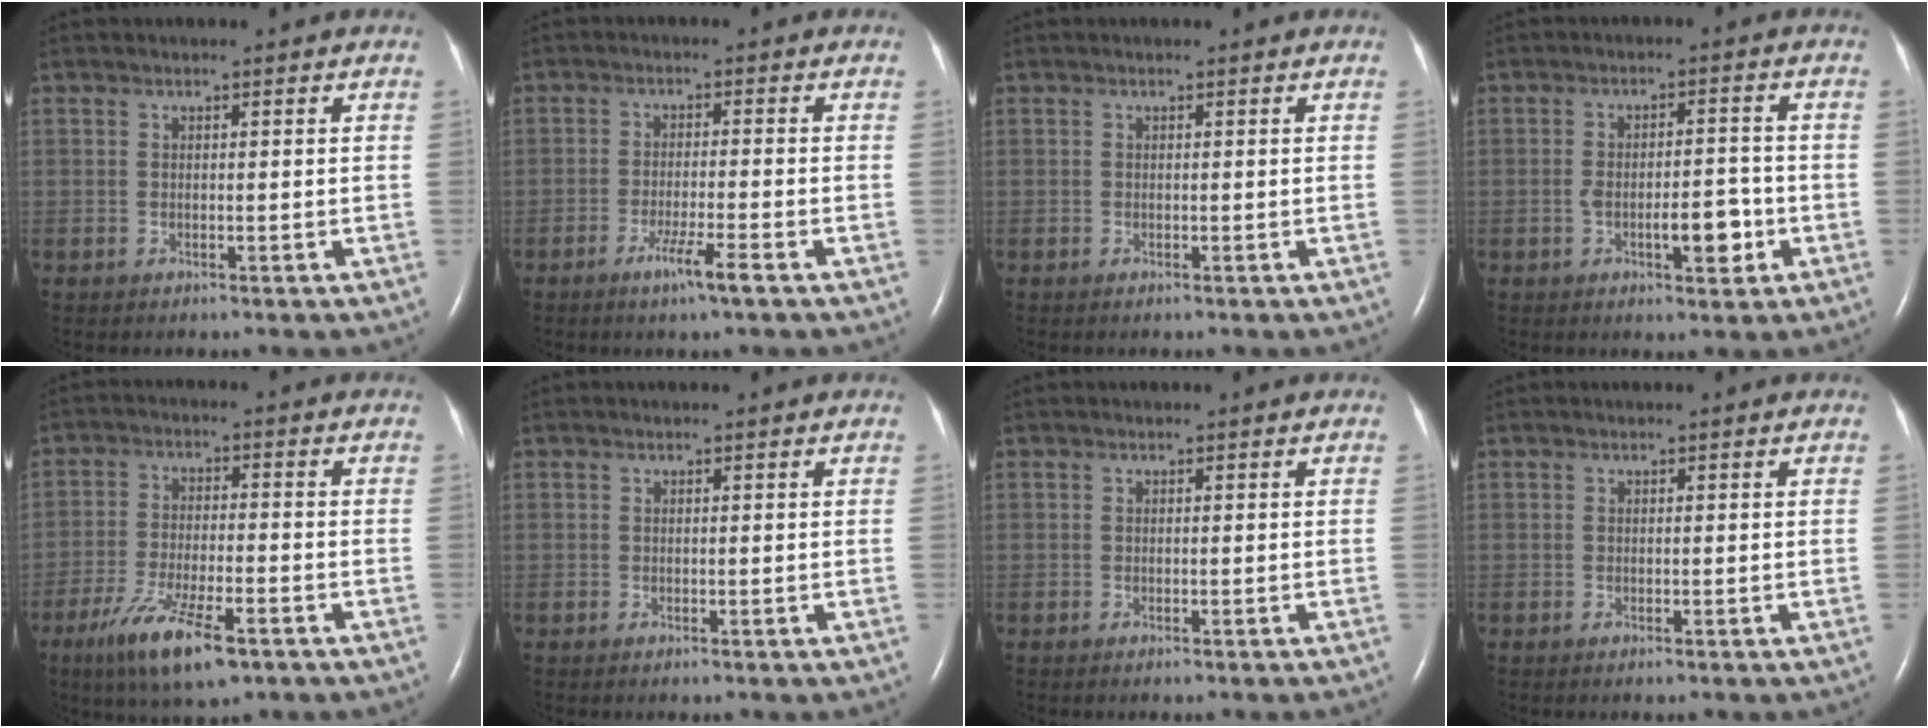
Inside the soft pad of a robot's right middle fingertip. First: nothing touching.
{"total": 4.5, "force": [-2.7, -0.4, 3.6], "torque": [-0.071, -0.010, -0.050]}
{"total": 0.0}
{"total": 5.7, "force": [-1.9, 1.9, 5.0], "torque": [-0.083, 0.006, -0.025]}
{"total": 10.6, "force": [-6.3, 2.2, 8.3], "torque": [-0.164, -0.022, -0.104]}
{"total": 0.0}
{"total": 1.2, "force": [-1.0, 0.0, 0.7], "torque": [-0.008, 0.000, -0.010]}
{"total": 0.0}